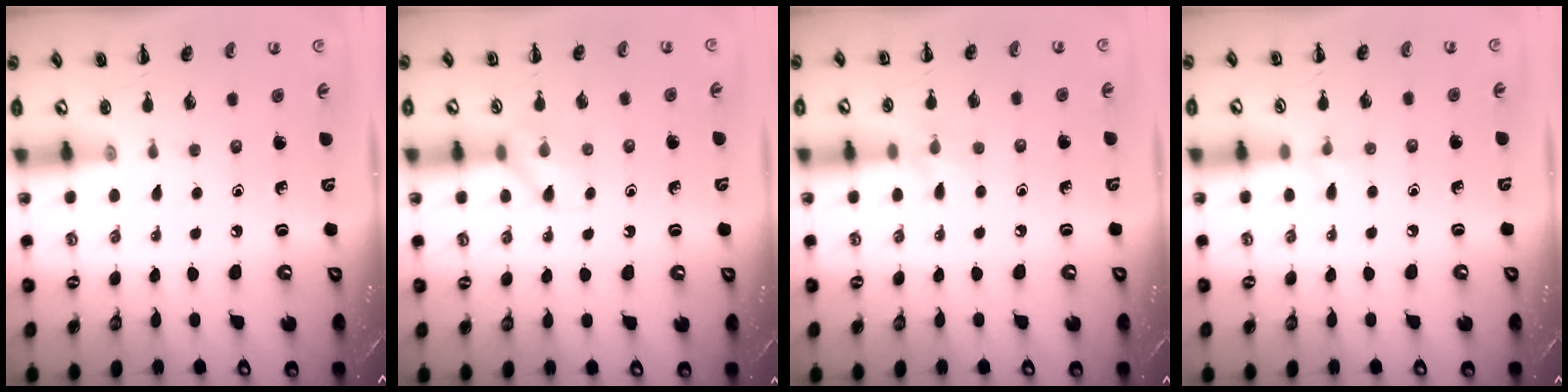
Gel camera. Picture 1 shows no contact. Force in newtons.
{"total": 7.7, "press": 7.7, "slide": 0.2}
{"total": 6.5, "press": 6.2, "slide": 2.1}
{"total": 4.1, "press": 3.8, "slide": 1.6}